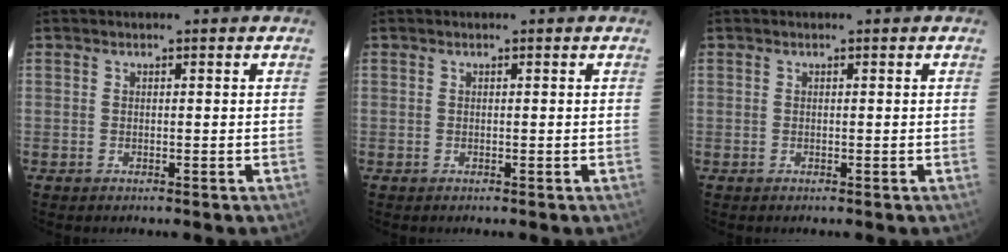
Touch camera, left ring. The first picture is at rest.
{"total": 0.0}
{"total": 0.0}